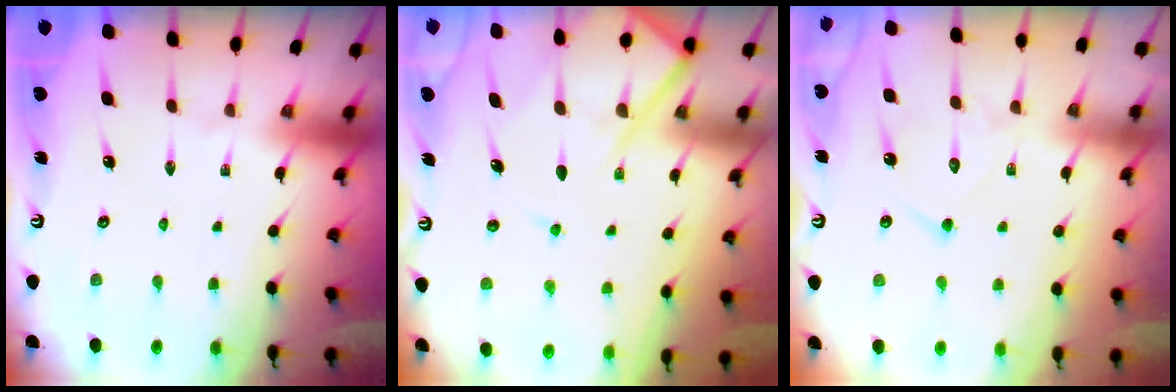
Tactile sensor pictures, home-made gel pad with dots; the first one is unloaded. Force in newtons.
{"total": 13.5, "press": 13.4, "slide": 1.1}
{"total": 10.5, "press": 10.5, "slide": 0.8}